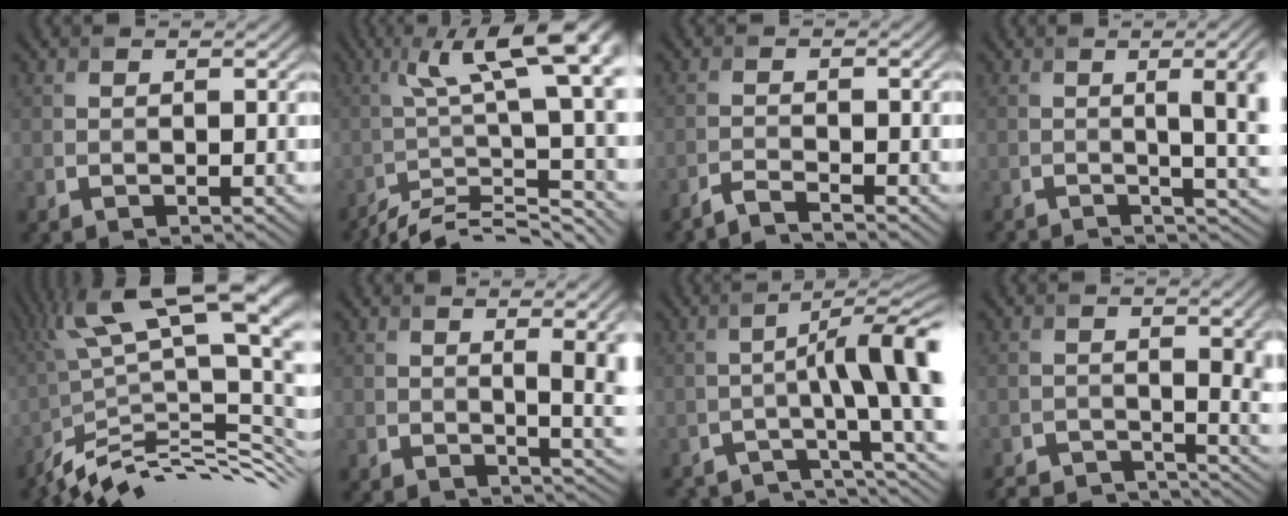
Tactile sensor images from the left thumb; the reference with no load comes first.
{"total": 13.3, "force": [-3.7, 3.4, 12.3], "torque": [-0.196, 0.011, -0.061]}
{"total": 2.5, "force": [-2.2, 0.3, 1.1], "torque": [-0.007, 0.002, -0.056]}
{"total": 9.4, "force": [-1.0, 3.1, 8.8], "torque": [-0.078, 0.005, -0.014]}
{"total": 14.2, "force": [-1.7, 4.1, 13.5], "torque": [-0.219, 0.019, -0.033]}
{"total": 6.9, "force": [1.0, 2.7, 6.3], "torque": [-0.065, 0.007, 0.021]}
{"total": 8.8, "force": [-3.5, 1.2, 7.9], "torque": [-0.099, 0.015, -0.064]}
{"total": 4.7, "force": [-3.1, 1.2, 3.3], "torque": [-0.048, -0.005, -0.053]}